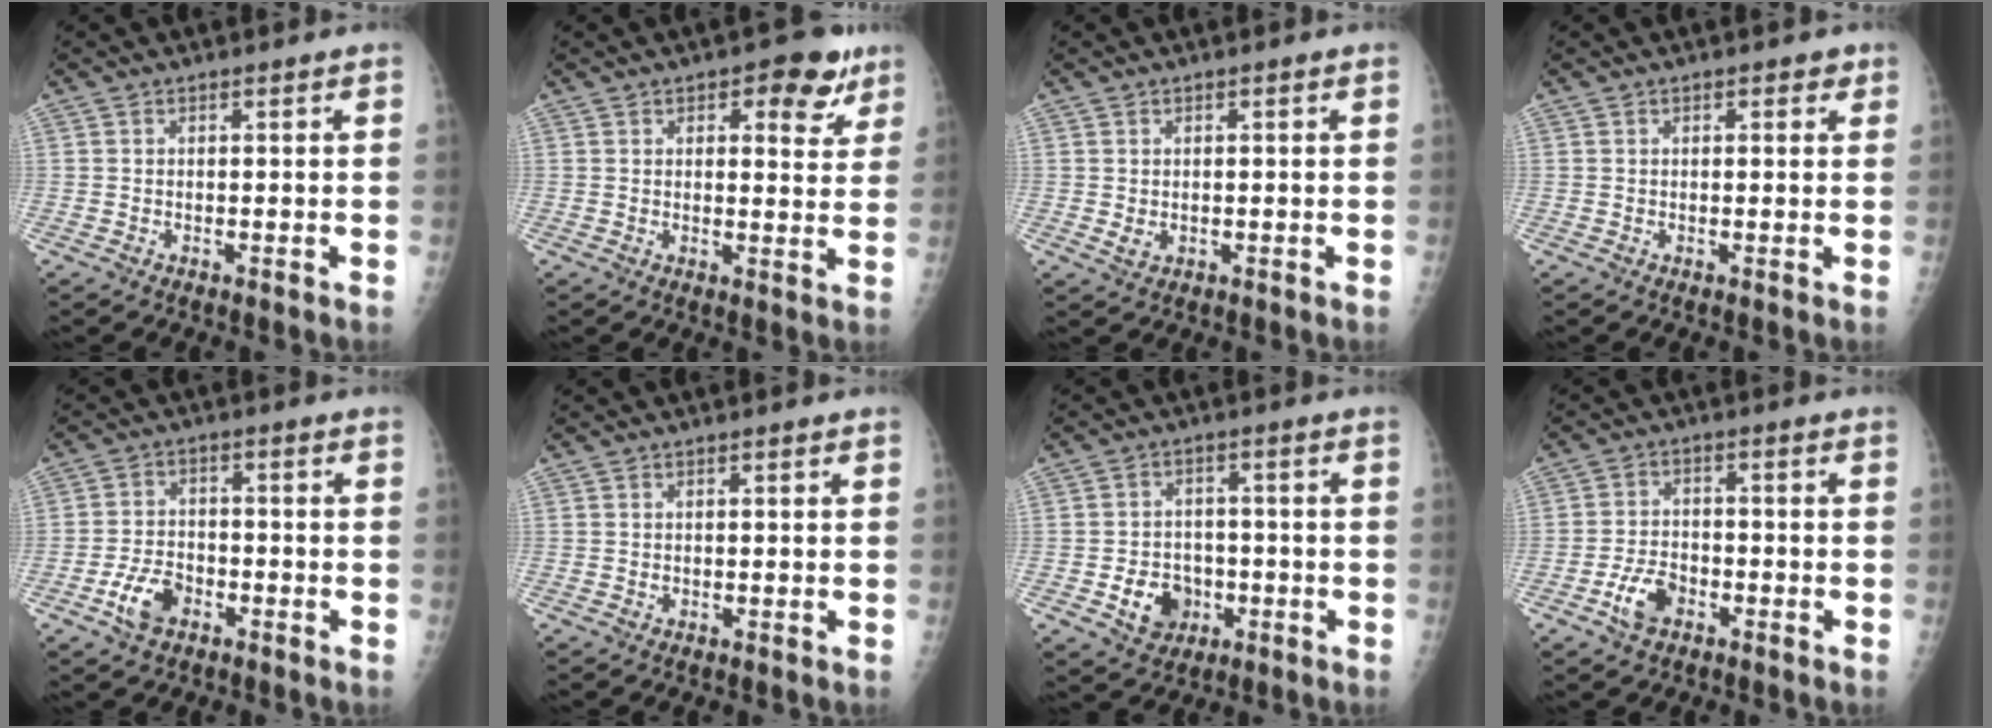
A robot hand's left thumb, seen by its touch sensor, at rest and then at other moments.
{"total": 8.1, "force": [4.4, 3.9, 5.6], "torque": [-0.034, -0.015, 0.051]}
{"total": 1.9, "force": [-0.1, 1.4, 1.3], "torque": [-0.019, -0.003, 0.005]}
{"total": 1.9, "force": [1.0, 1.1, 1.2], "torque": [-0.002, -0.001, 0.010]}
{"total": 6.5, "force": [-3.3, 4.0, 3.8], "torque": [-0.067, 0.020, -0.059]}
{"total": 0.6, "force": [0.1, 0.4, 0.4], "torque": [-0.001, 0.001, 0.003]}
{"total": 7.6, "force": [-2.5, 6.3, 3.6], "torque": [-0.029, 0.016, -0.036]}
{"total": 5.9, "force": [-3.0, 3.6, 3.5], "torque": [-0.060, 0.020, -0.055]}